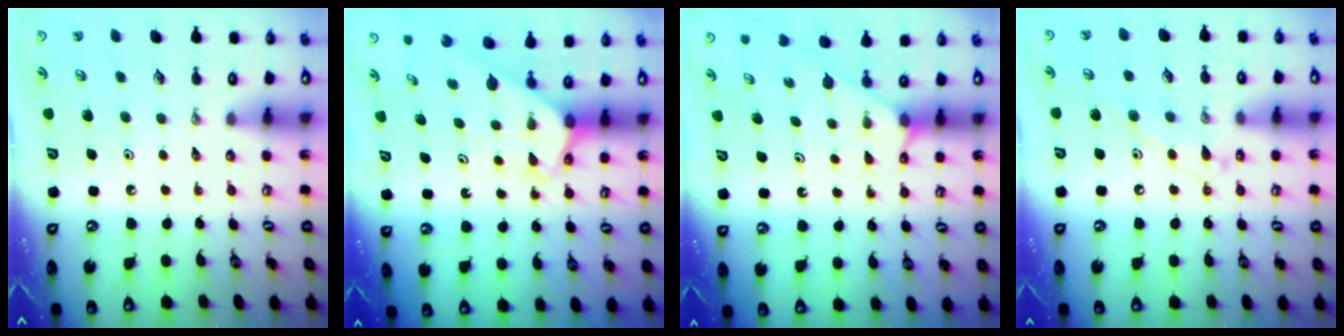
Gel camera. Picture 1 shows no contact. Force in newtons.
{"total": 2.7, "press": 2.7, "slide": 0.2}
{"total": 1.9, "press": 1.9, "slide": 0.3}
{"total": 9.4, "press": 9.4, "slide": 0.8}